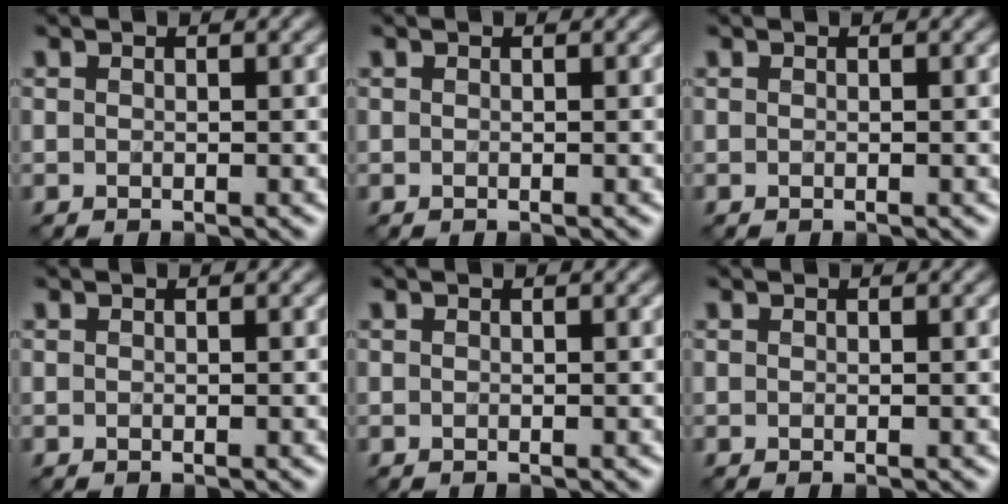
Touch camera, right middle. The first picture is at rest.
{"total": 0.0}
{"total": 0.0}
{"total": 0.0}
{"total": 0.0}
{"total": 0.0}